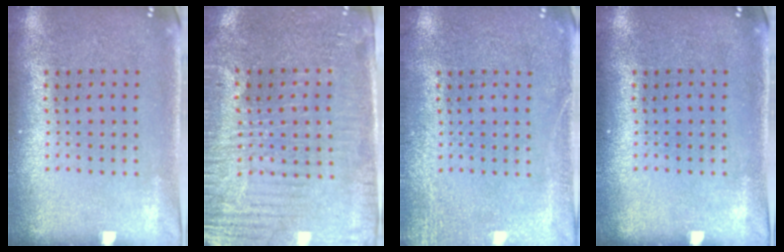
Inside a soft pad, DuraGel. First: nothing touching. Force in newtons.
{"total": 3.7, "press": 3.5, "slide": 1.4}
{"total": 2.8, "press": 2.7, "slide": 0.4}
{"total": 0.0}